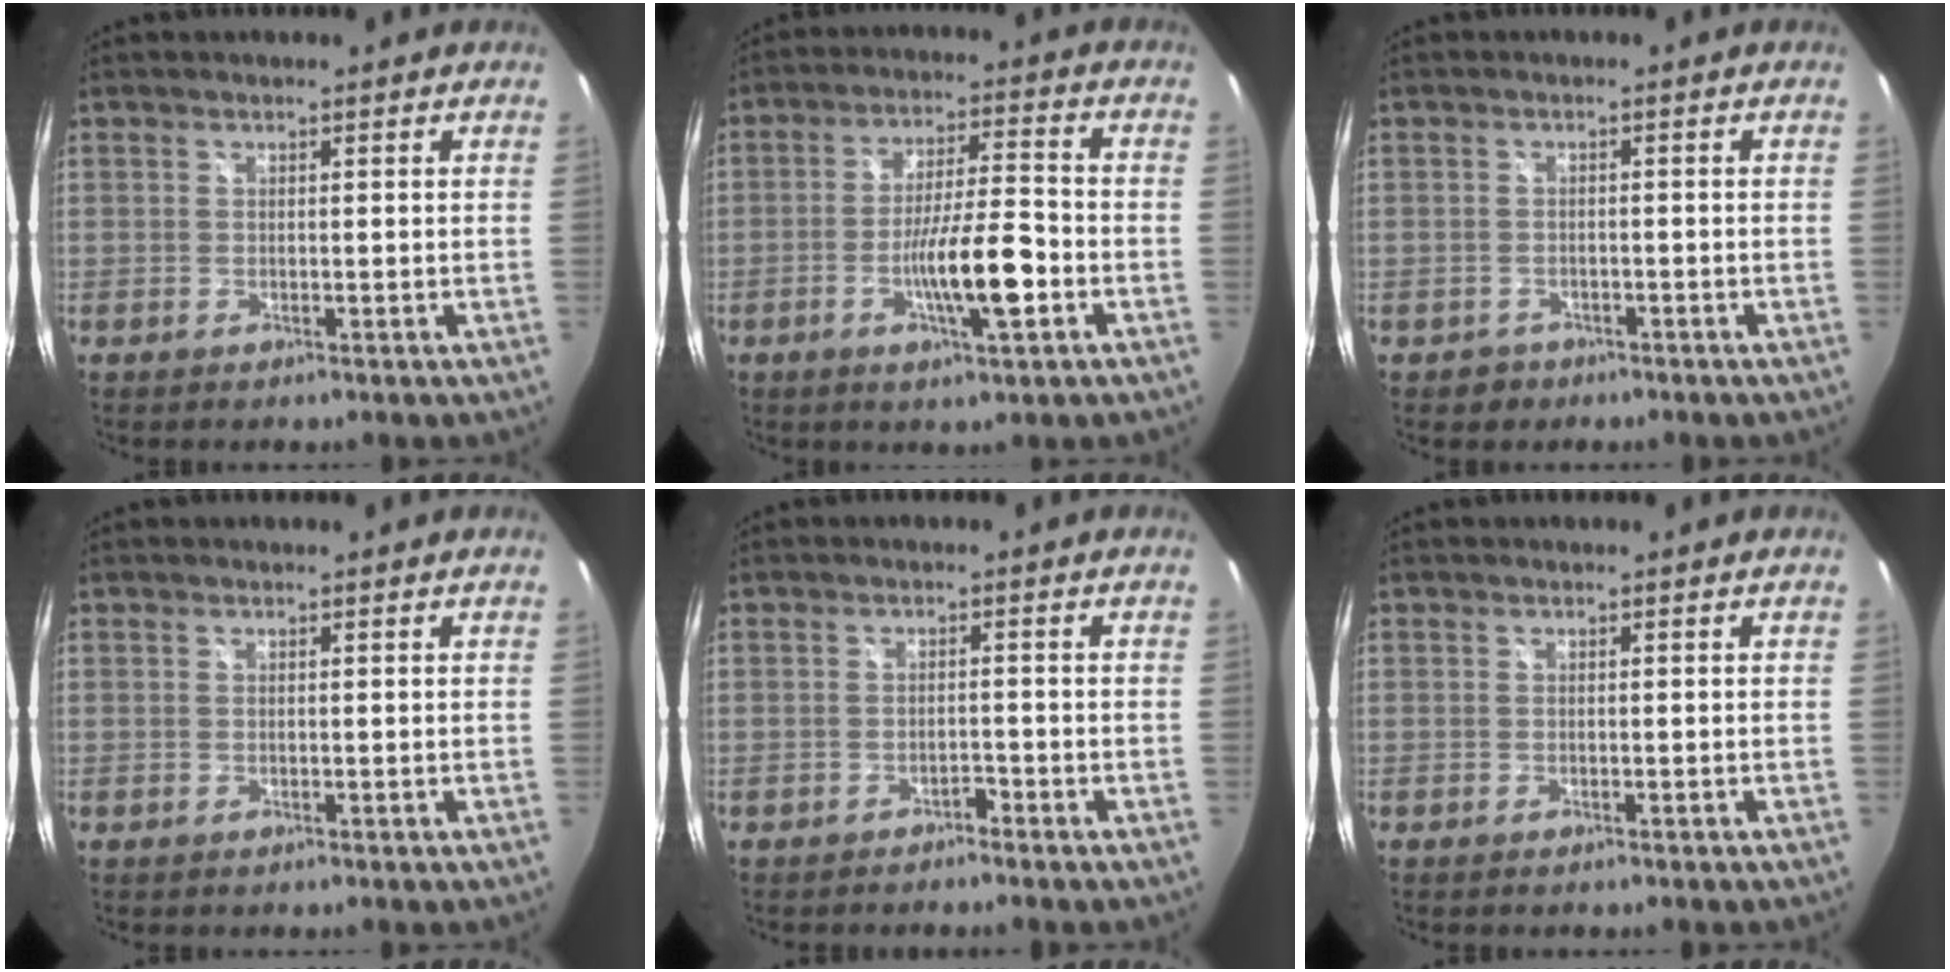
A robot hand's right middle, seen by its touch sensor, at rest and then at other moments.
{"total": 10.3, "force": [-3.8, 1.4, 9.4], "torque": [-0.174, -0.007, -0.064]}
{"total": 2.6, "force": [-1.6, 2.0, 0.3], "torque": [-0.015, 0.001, -0.020]}
{"total": 0.0}
{"total": 1.7, "force": [-1.6, 0.4, 0.2], "torque": [-0.010, -0.001, -0.025]}
{"total": 0.7, "force": [-0.6, 0.1, 0.3], "torque": [-0.005, -0.002, -0.010]}